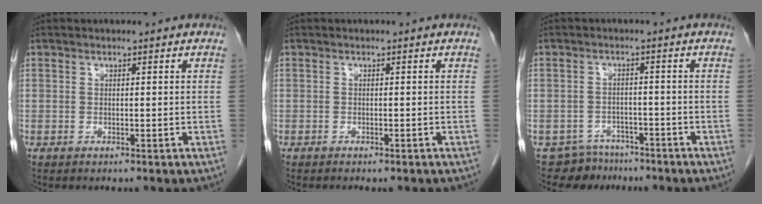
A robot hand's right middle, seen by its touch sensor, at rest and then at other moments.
{"total": 2.5, "force": [-2.2, 0.7, 1.1], "torque": [-0.013, -0.005, -0.024]}
{"total": 5.0, "force": [-4.2, 2.6, -0.8], "torque": [0.017, 0.010, -0.066]}